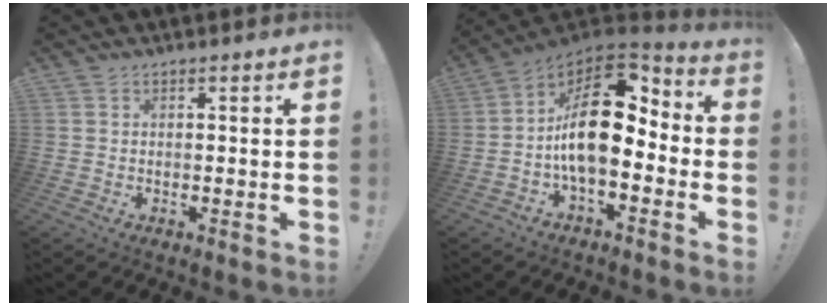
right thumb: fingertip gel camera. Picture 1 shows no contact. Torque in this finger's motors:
{"motor_torque": [2.65, 2.36, 0.31, -0.07, 0.23]}